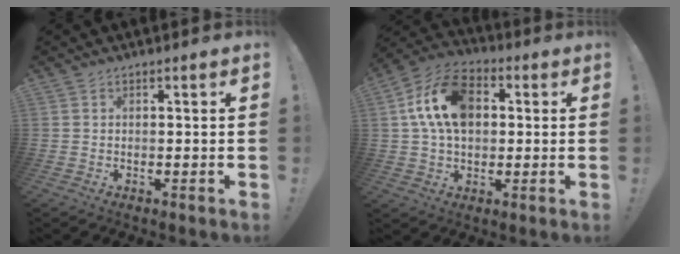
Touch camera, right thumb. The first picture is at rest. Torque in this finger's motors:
{"motor_torque": [0.42, 0.57, 1.06, -0.12, 0.15]}